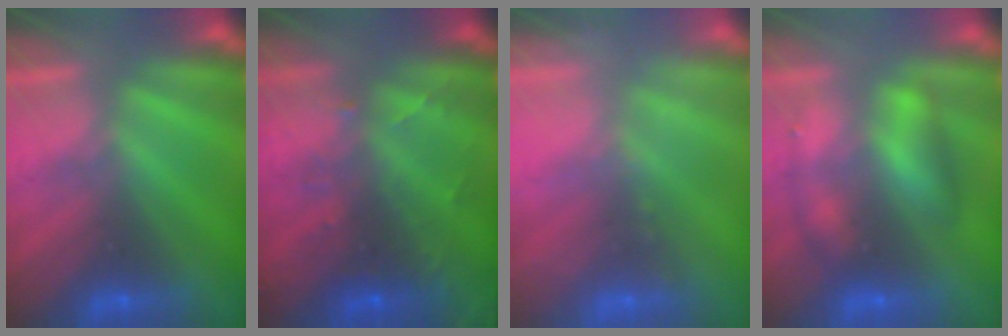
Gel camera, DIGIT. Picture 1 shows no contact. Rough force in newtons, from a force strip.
{"total": 8.4}
{"total": 2.3}
{"total": 2.5}